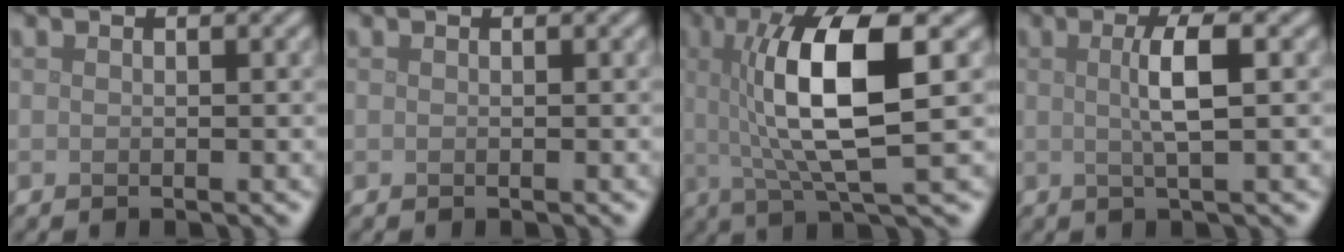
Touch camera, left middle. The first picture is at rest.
{"total": 0.0}
{"total": 9.3, "force": [1.4, 2.3, 9.0], "torque": [-0.148, 0.001, 0.028]}
{"total": 3.4, "force": [0.4, 0.6, 3.3], "torque": [-0.056, 0.005, 0.002]}